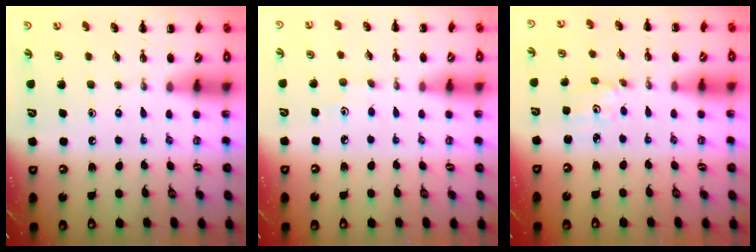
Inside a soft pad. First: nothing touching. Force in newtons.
{"total": 2.8, "press": 2.7, "slide": 0.8}
{"total": 1.5, "press": 1.5, "slide": 0.3}